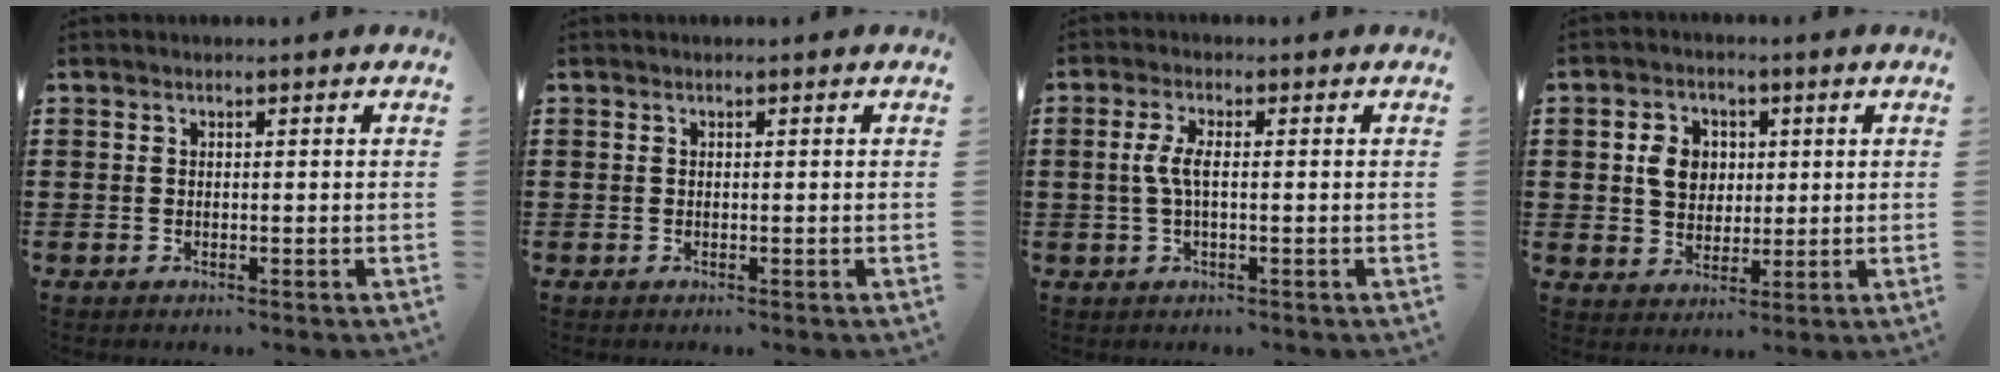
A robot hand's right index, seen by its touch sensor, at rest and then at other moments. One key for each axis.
{"total": 0.0}
{"total": 3.4, "fx": 0.0, "fy": 0.5, "fz": 3.4, "tx": -0.079, "ty": -0.006, "tz": -0.007}
{"total": 5.5, "fx": 1.1, "fy": 4.3, "fz": 3.3, "tx": -0.065, "ty": 0.013, "tz": 0.018}